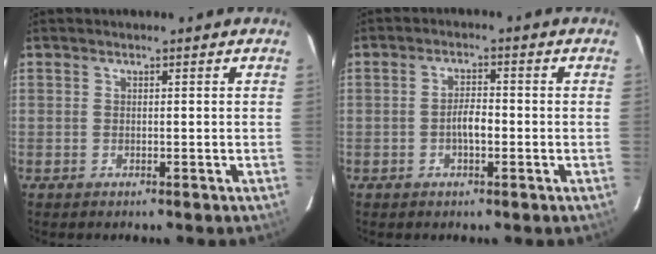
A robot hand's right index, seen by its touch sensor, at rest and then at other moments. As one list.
[{"total": 3.2, "force": [-1.0, 1.2, 2.8], "torque": [-0.053, 0.006, -0.016]}]